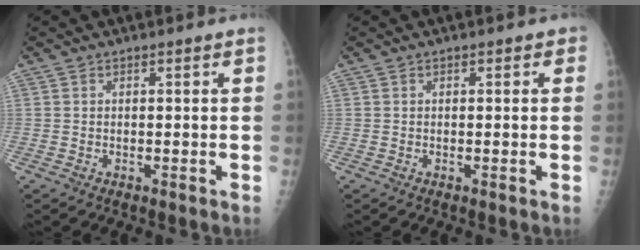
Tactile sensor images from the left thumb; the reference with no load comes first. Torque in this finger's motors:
{"motor_torque": [-0.16, 0.07, -0.14, 0.04, 0.01]}